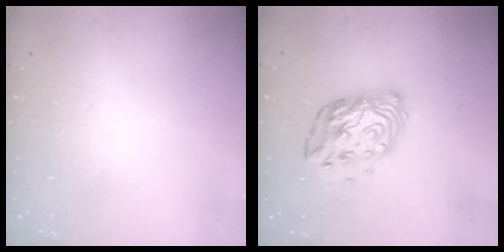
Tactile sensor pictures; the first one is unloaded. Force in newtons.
{"total": 11.4, "press": 11.3, "slide": 0.9}